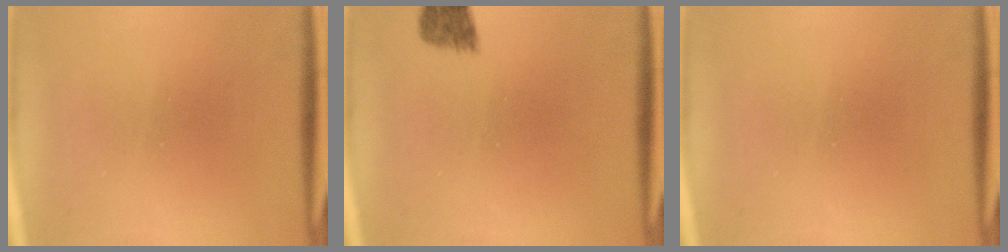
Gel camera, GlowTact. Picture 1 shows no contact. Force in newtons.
{"total": 1.9}
{"total": 0.0}